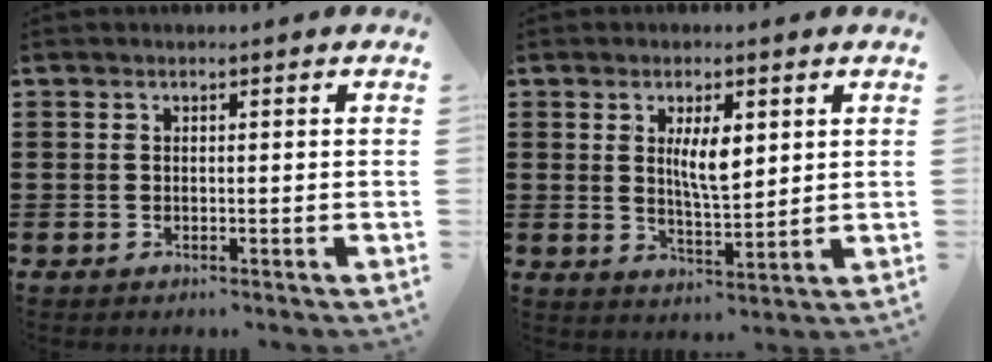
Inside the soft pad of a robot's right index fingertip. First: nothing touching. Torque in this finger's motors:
{"motor_torque": [0.36, -0.09, 0.19, 0.13]}